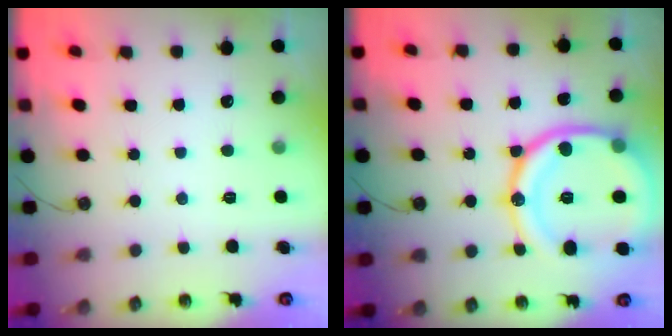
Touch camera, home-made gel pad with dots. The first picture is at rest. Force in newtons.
{"total": 24.2, "press": 24.0, "slide": 2.7}